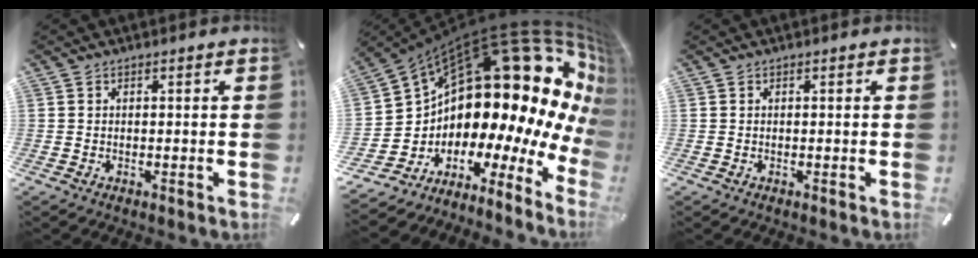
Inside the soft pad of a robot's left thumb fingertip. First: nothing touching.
{"total": 24.1, "force": [9.1, 13.5, 17.8], "torque": [-0.252, -0.142, 0.186]}
{"total": 0.0}